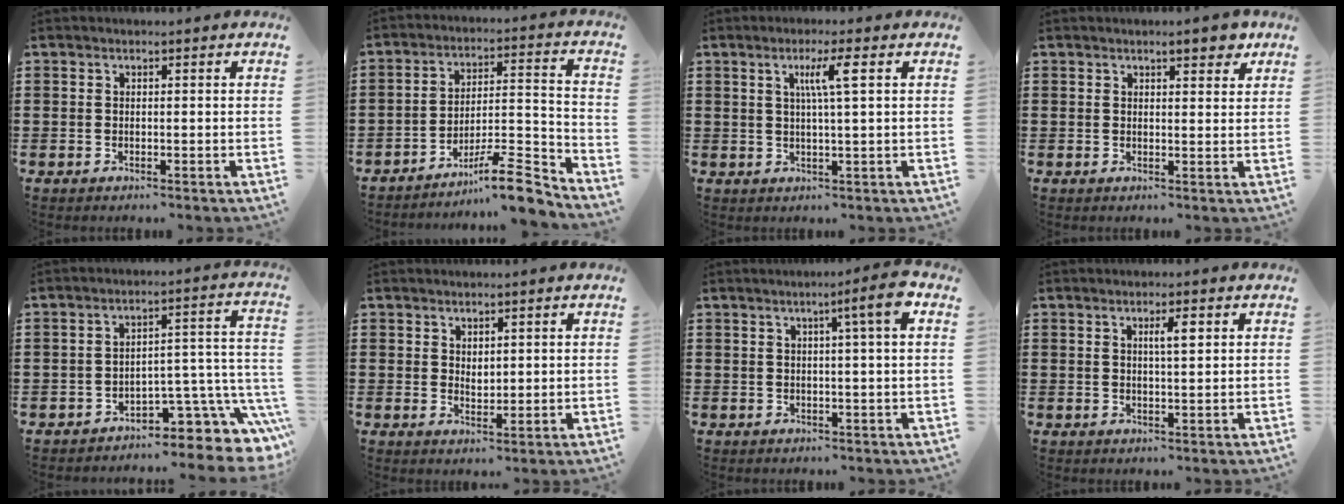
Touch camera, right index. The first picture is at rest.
{"total": 9.9, "force": [-8.0, 1.2, 5.7], "torque": [-0.079, 0.023, -0.151]}
{"total": 4.7, "force": [1.4, -0.1, 4.5], "torque": [-0.089, 0.001, 0.019]}
{"total": 3.6, "force": [2.6, 1.1, 2.3], "torque": [-0.026, -0.002, 0.040]}
{"total": 7.3, "force": [-4.7, 3.2, 4.5], "torque": [-0.063, -0.006, -0.085]}
{"total": 1.7, "force": [1.3, 1.0, 0.6], "torque": [-0.015, 0.006, 0.024]}
{"total": 5.2, "force": [1.7, -0.3, 4.9], "torque": [-0.081, -0.009, 0.020]}
{"total": 2.9, "force": [1.1, 0.5, 2.7], "torque": [-0.045, 0.003, 0.013]}